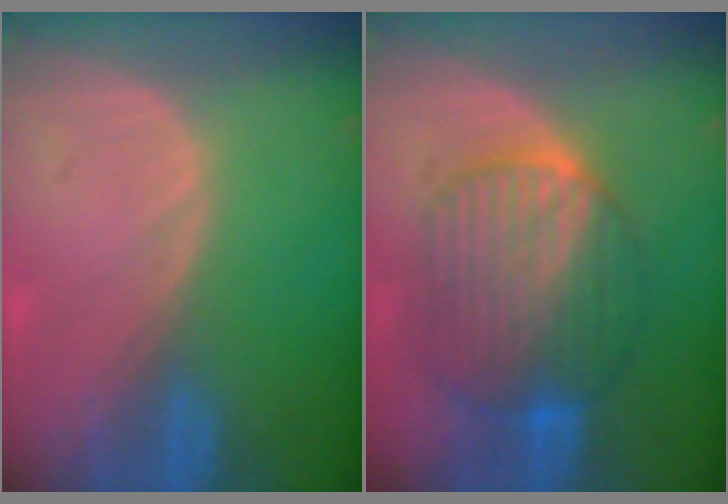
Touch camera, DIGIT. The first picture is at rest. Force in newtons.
{"total": 9.7, "press": 9.7, "slide": 0.6}